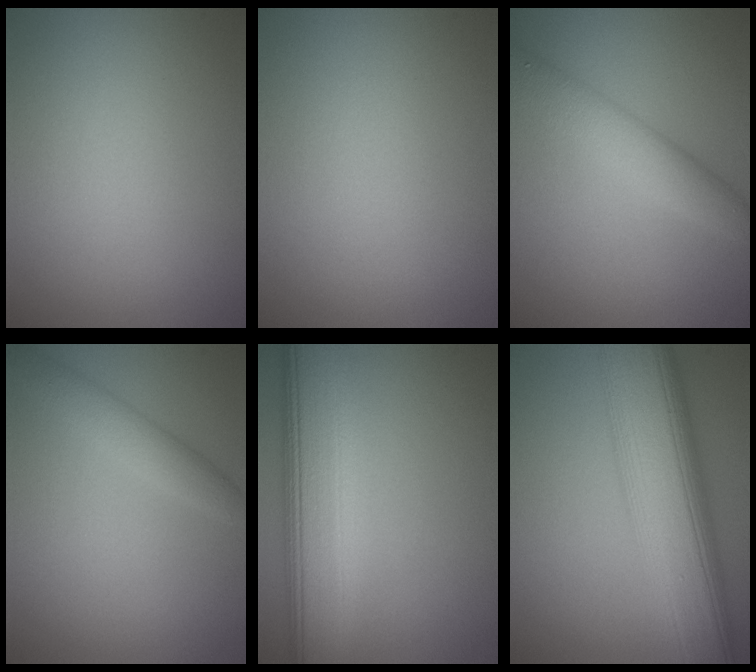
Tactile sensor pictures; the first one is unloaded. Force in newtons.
{"total": 0.0}
{"total": 3.9, "press": 3.9, "slide": 0.0}
{"total": 2.4, "press": 2.4, "slide": 0.0}
{"total": 10.2, "press": 10.2, "slide": 1.1}
{"total": 12.5, "press": 12.5, "slide": 0.0}